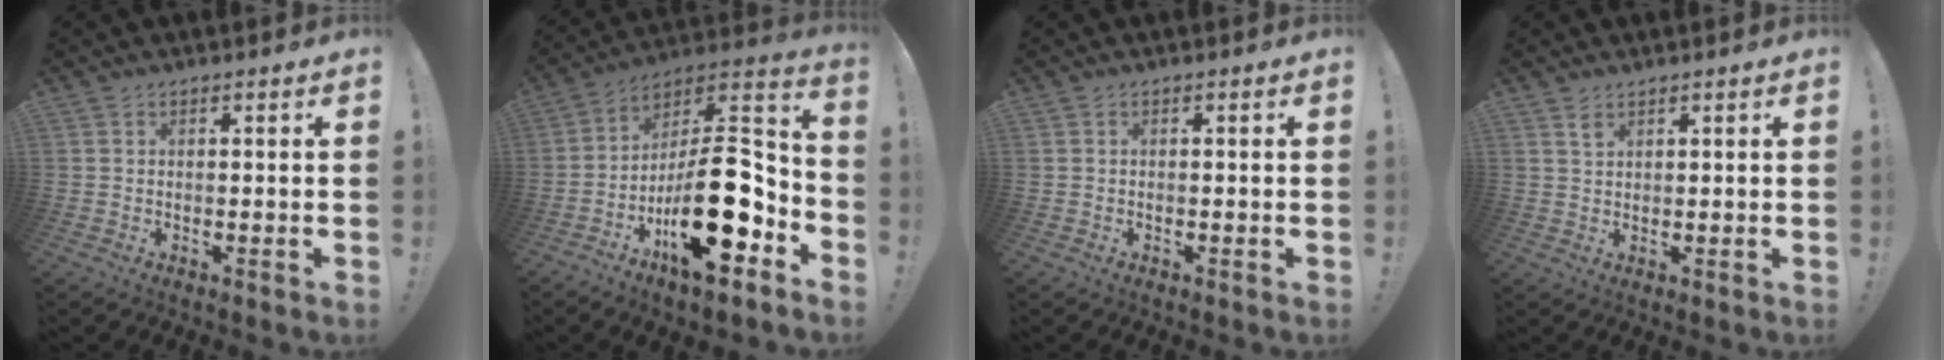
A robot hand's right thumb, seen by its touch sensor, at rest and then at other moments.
{"total": 23.3, "force": [-7.4, 10.1, 19.6], "torque": [-0.316, 0.041, -0.115]}
{"total": 0.0}
{"total": 1.9, "force": [1.4, 1.0, 0.9], "torque": [-0.010, -0.008, 0.026]}